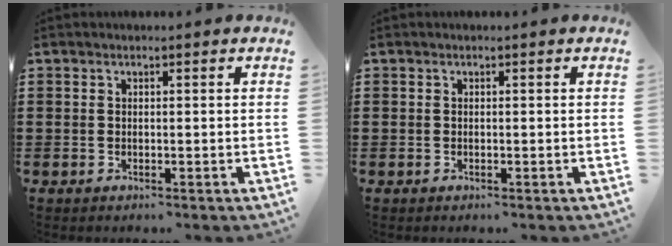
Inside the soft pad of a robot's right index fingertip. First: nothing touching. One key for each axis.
{"total": 0.0}